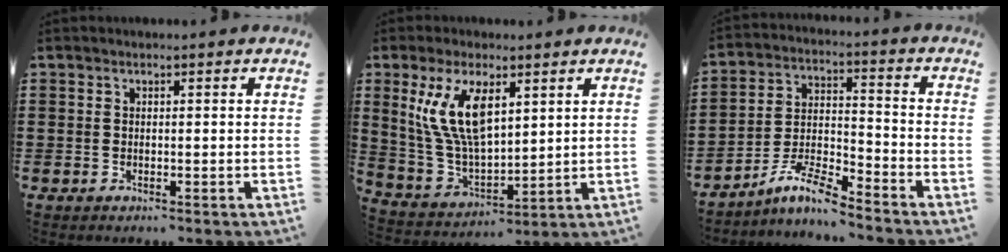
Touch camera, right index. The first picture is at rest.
{"total": 11.0, "force": [4.2, 4.8, 8.9], "torque": [-0.201, 0.000, 0.073]}
{"total": 7.7, "force": [-6.5, 1.0, 4.1], "torque": [-0.091, -0.001, -0.127]}